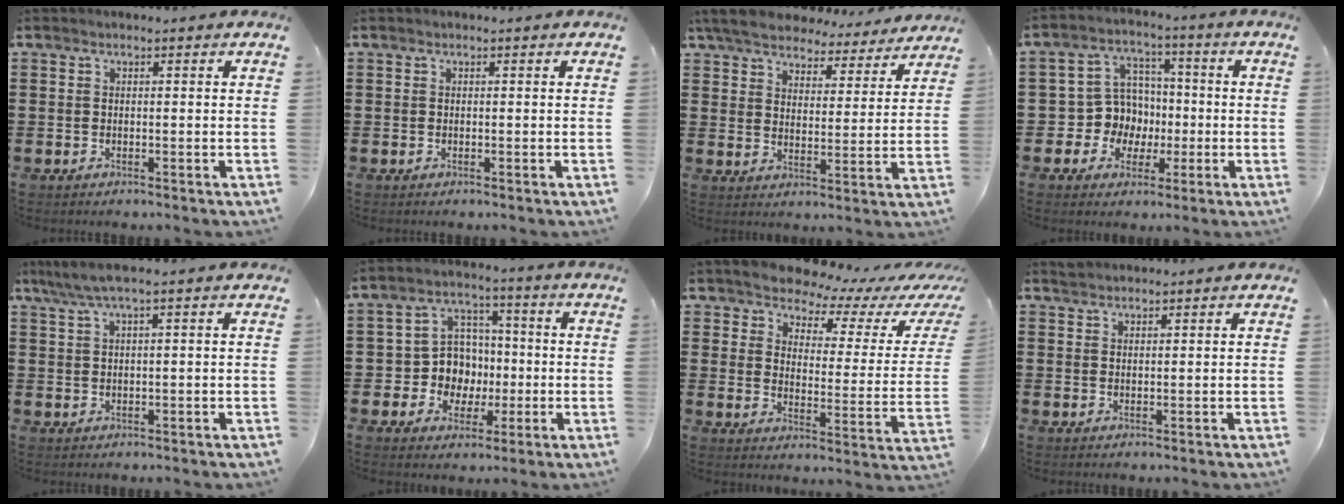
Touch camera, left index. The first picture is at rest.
{"total": 0.0}
{"total": 6.2, "force": [6.0, 1.1, 1.4], "torque": [-0.058, -0.035, 0.104]}
{"total": 8.2, "force": [-0.1, 8.0, 2.1], "torque": [-0.079, 0.006, 0.005]}
{"total": 3.2, "force": [1.6, 0.2, 2.8], "torque": [-0.063, -0.001, 0.026]}
{"total": 8.0, "force": [-0.2, 7.5, 2.5], "torque": [-0.067, 0.014, 0.003]}
{"total": 5.1, "force": [4.9, 1.2, 0.8], "torque": [-0.041, -0.043, 0.080]}
{"total": 1.3, "force": [1.3, 0.2, 0.1], "torque": [-0.005, 0.001, 0.026]}